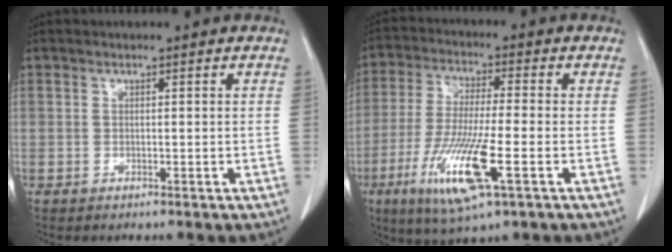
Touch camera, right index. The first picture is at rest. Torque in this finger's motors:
{"motor_torque": [1.78, -0.36, 0.44, 0.15]}